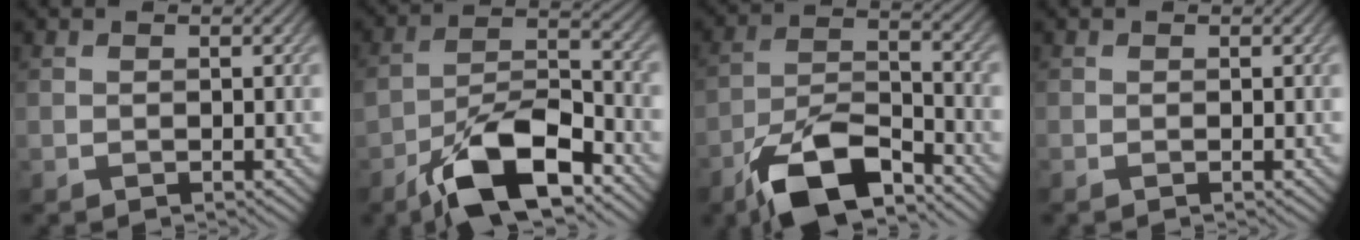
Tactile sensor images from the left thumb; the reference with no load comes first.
{"total": 12.5, "force": [-7.7, 5.1, 8.5], "torque": [-0.152, -0.002, -0.152]}
{"total": 11.8, "force": [-8.0, 4.6, 7.3], "torque": [-0.135, -0.001, -0.165]}
{"total": 0.0}